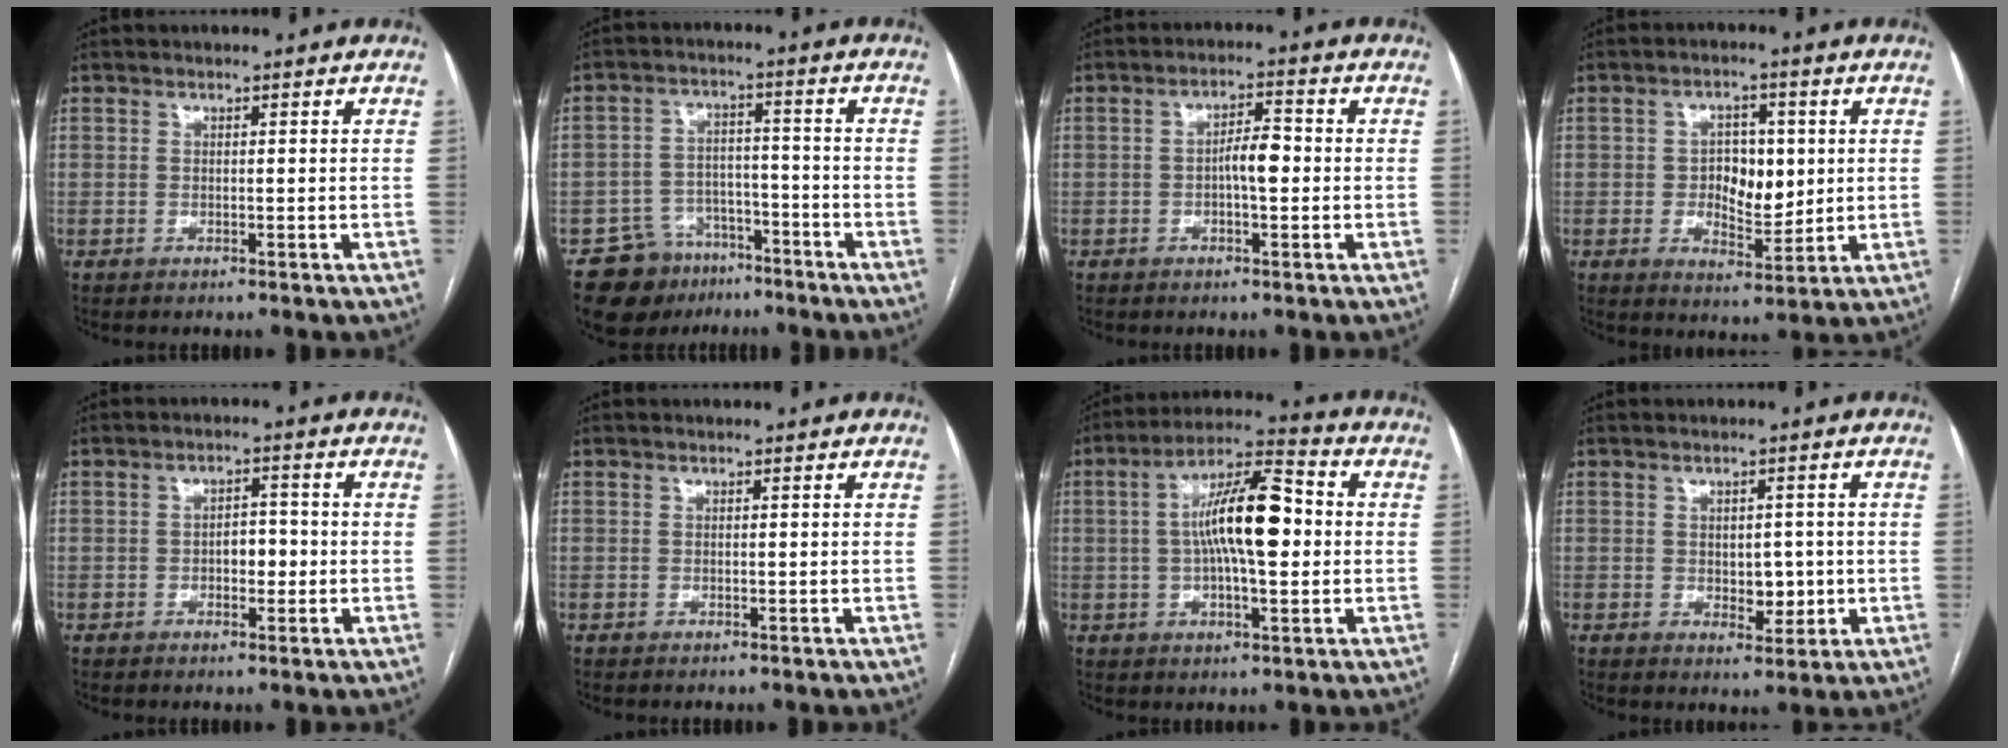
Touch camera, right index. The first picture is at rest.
{"total": 9.7, "force": [-7.1, 6.3, 2.0], "torque": [-0.031, 0.026, -0.109]}
{"total": 4.2, "force": [-0.6, 1.3, 3.9], "torque": [-0.063, 0.012, -0.010]}
{"total": 7.2, "force": [0.6, 4.2, 5.8], "torque": [-0.083, 0.009, 0.018]}
{"total": 3.5, "force": [-0.7, 1.9, 2.8], "torque": [-0.039, 0.009, -0.009]}
{"total": 0.0}
{"total": 13.1, "force": [0.7, 3.5, 12.6], "torque": [-0.226, 0.028, 0.007]}
{"total": 4.2, "force": [-0.2, 2.7, 3.2], "torque": [-0.033, 0.002, 0.007]}